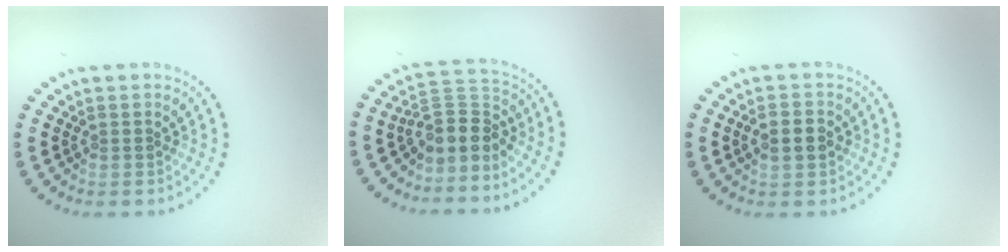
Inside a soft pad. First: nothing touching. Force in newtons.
{"total": 3.6, "press": 2.6, "slide": 2.5}
{"total": 2.3, "press": 2.3, "slide": 0.1}